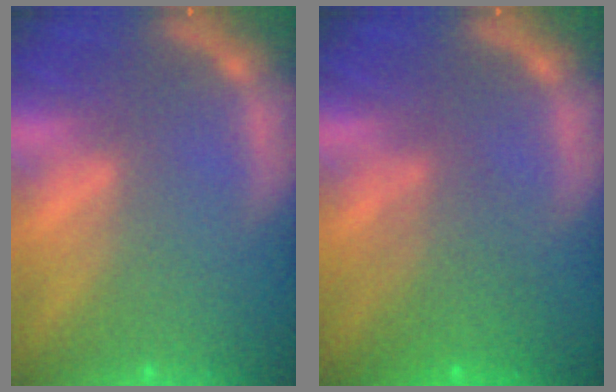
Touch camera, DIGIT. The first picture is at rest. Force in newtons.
{"total": 3.6}